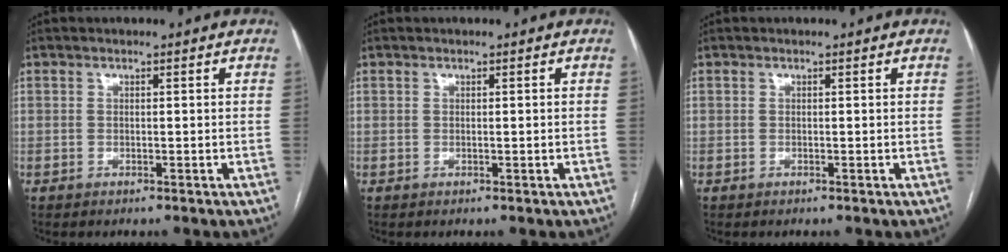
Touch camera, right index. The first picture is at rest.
{"total": 0.0}
{"total": 0.0}